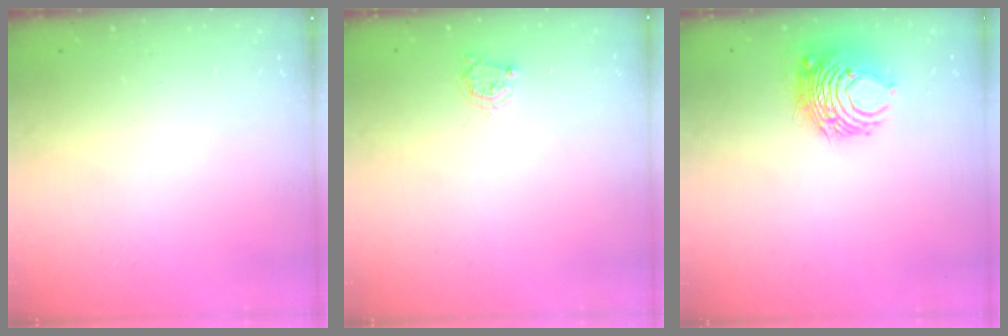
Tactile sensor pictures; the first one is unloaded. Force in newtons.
{"total": 3.3, "press": 3.3, "slide": 0.4}
{"total": 8.5, "press": 8.5, "slide": 0.4}